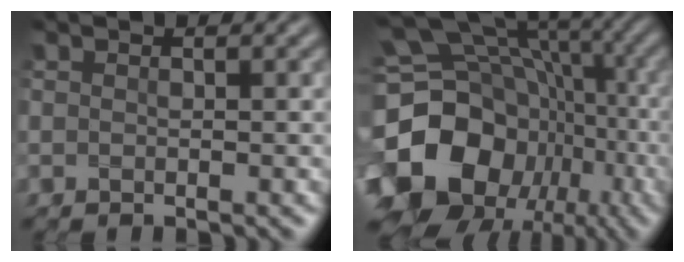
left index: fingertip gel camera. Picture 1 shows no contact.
{"total": 19.0, "force": [-3.0, 14.9, 11.4], "torque": [-0.240, 0.002, -0.041]}